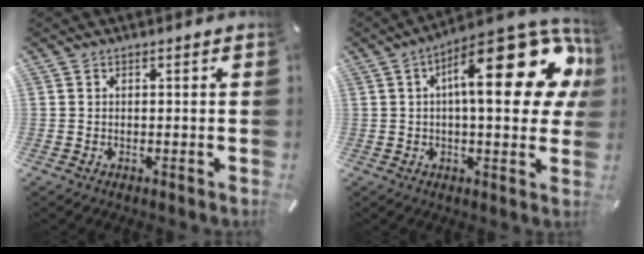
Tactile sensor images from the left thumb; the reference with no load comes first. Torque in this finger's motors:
{"motor_torque": [1.74, 3.27, 1.98, -0.79, 0.21]}